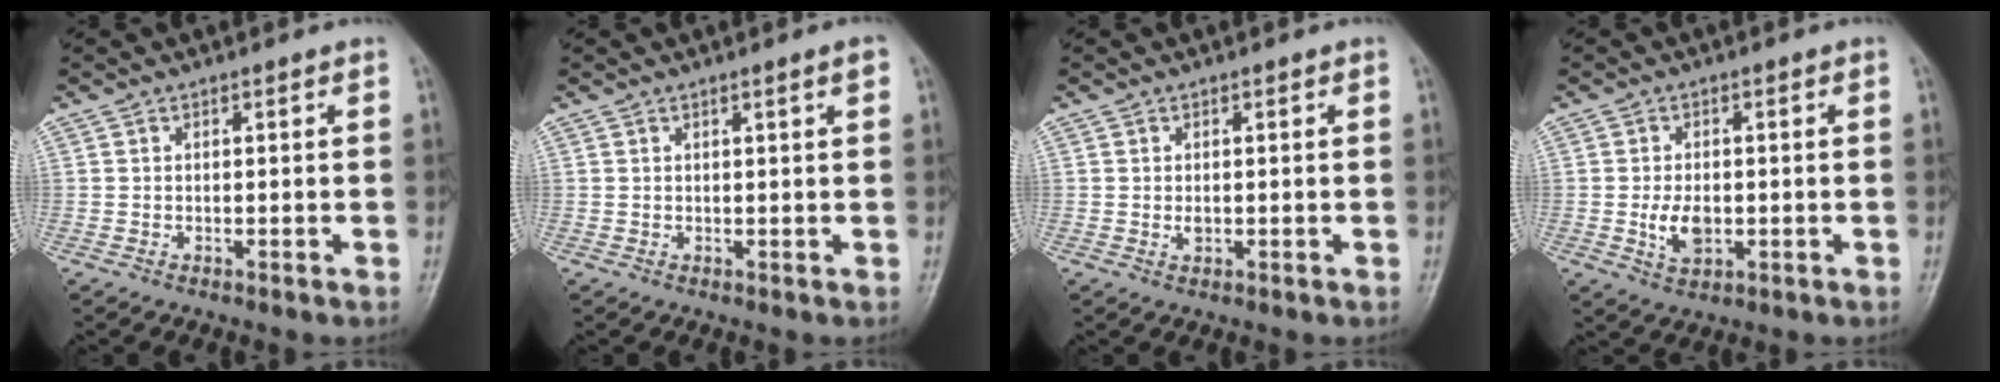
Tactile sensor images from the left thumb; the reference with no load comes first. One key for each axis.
{"total": 1.7, "fx": 0.8, "fy": 0.0, "fz": 1.5, "tx": -0.024, "ty": -0.002, "tz": 0.012}
{"total": 1.1, "fx": 0.0, "fy": 0.8, "fz": 0.8, "tx": -0.009, "ty": -0.001, "tz": 0.002}
{"total": 5.0, "fx": -0.7, "fy": 3.2, "fz": 3.8, "tx": -0.063, "ty": -0.004, "tz": -0.008}